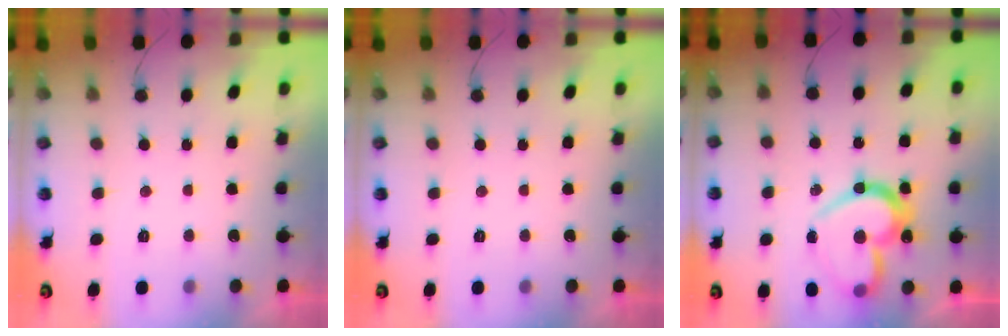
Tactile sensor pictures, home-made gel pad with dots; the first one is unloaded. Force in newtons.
{"total": 0.0}
{"total": 21.2, "press": 21.1, "slide": 1.9}